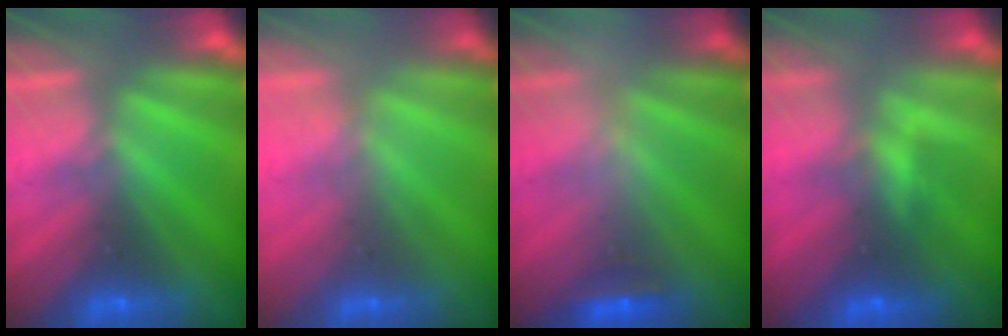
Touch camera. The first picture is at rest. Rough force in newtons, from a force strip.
{"total": 2.0}
{"total": 2.4}
{"total": 4.8}